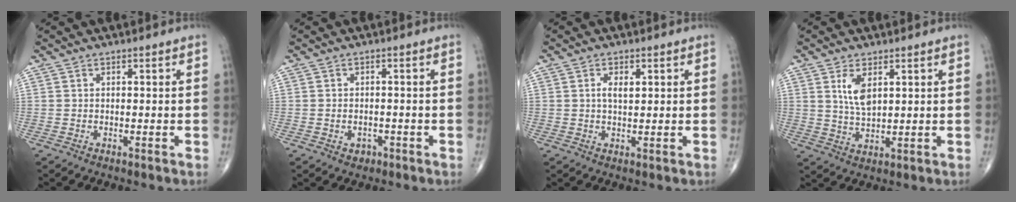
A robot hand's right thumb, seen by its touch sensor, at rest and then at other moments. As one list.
[{"total": 2.3, "force": [-0.9, 1.8, 1.1], "torque": [-0.012, 0.007, -0.007]}, {"total": 2.9, "force": [0.8, 1.5, 2.4], "torque": [-0.036, -0.002, 0.012]}, {"total": 5.5, "force": [2.1, 2.6, 4.4], "torque": [-0.077, -0.013, 0.047]}]